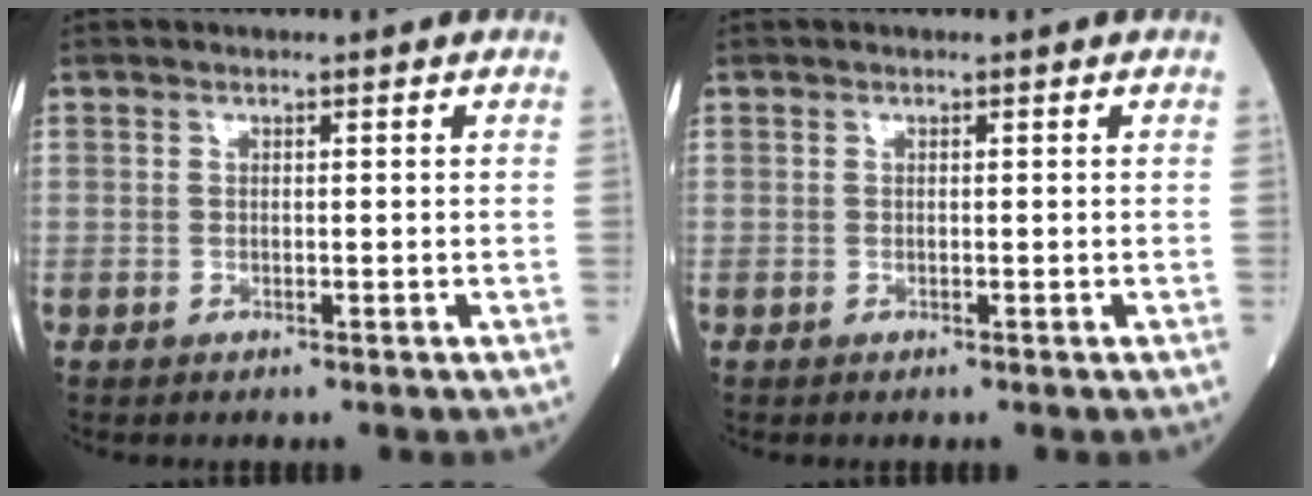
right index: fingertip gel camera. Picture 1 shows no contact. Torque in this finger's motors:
{"motor_torque": [0.02, 0.01, 0.00, 0.00]}